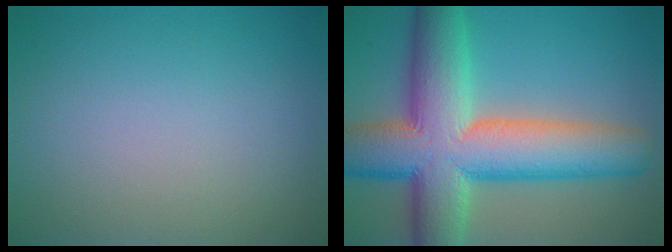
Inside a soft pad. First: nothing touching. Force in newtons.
{"total": 13.5, "press": 13.5, "slide": 0.7}